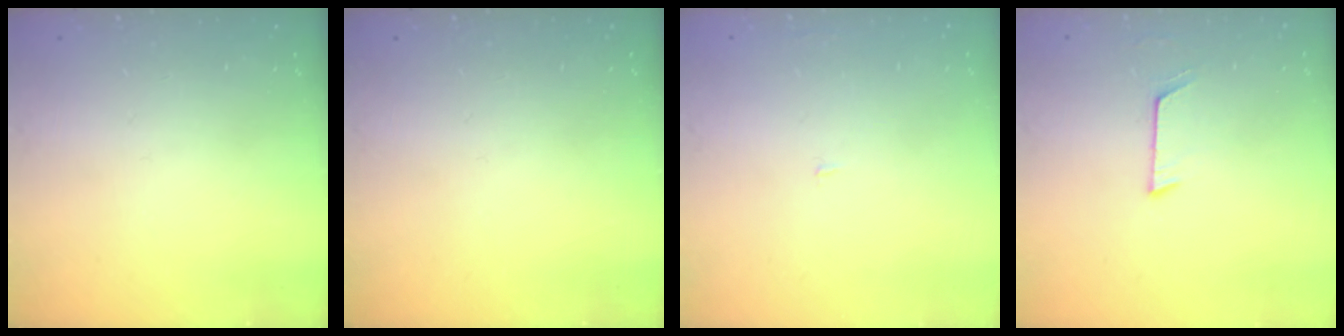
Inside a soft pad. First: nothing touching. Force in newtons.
{"total": 0.0}
{"total": 1.2, "press": 1.2, "slide": 0.1}
{"total": 5.9, "press": 5.9, "slide": 0.5}